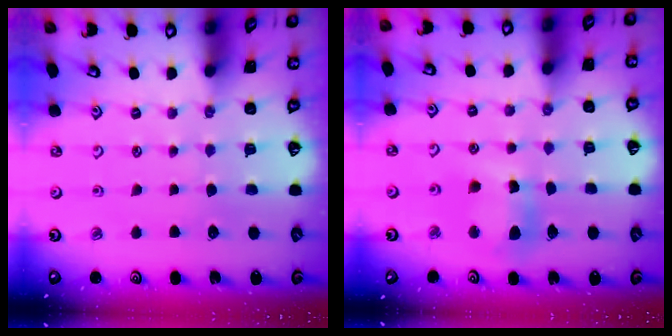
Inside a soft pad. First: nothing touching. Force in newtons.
{"total": 10.7, "press": 10.6, "slide": 1.3}